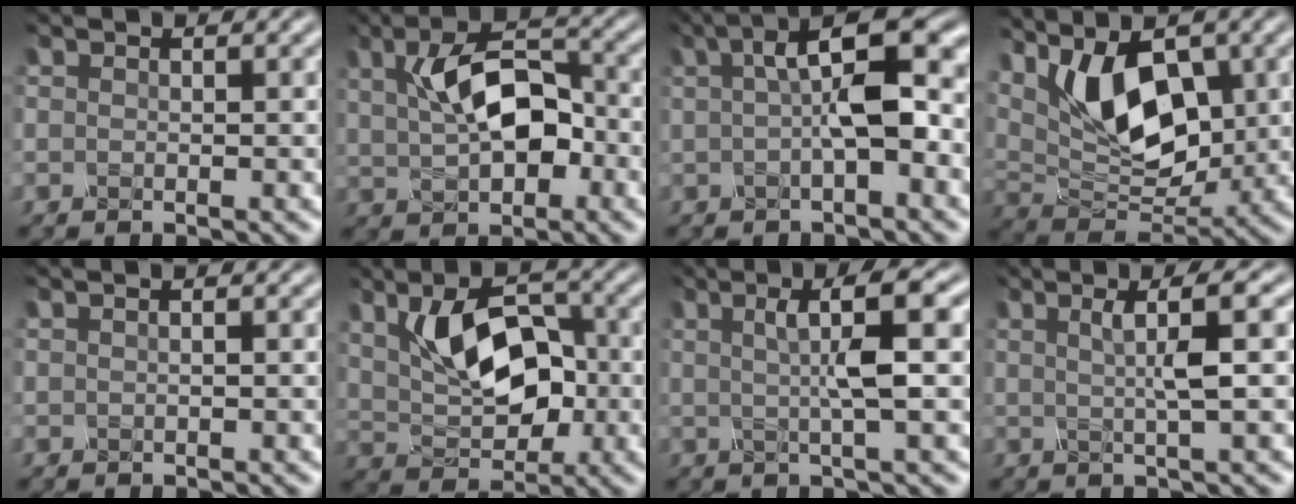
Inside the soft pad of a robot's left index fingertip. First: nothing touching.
{"total": 6.5, "force": [0.0, 3.7, 5.3], "torque": [-0.090, 0.015, -0.003]}
{"total": 6.8, "force": [0.6, 2.3, 6.4], "torque": [-0.103, 0.018, 0.003]}
{"total": 8.9, "force": [2.3, 4.7, 7.2], "torque": [-0.118, -0.005, 0.034]}
{"total": 0.6, "force": [0.2, 0.3, 0.5], "torque": [-0.001, -0.002, 0.001]}
{"total": 6.9, "force": [0.8, 4.2, 5.4], "torque": [-0.088, 0.003, 0.009]}
{"total": 5.1, "force": [0.8, 1.0, 5.0], "torque": [-0.068, 0.010, 0.010]}
{"total": 3.6, "force": [0.7, 0.6, 3.5], "torque": [-0.046, 0.008, 0.009]}